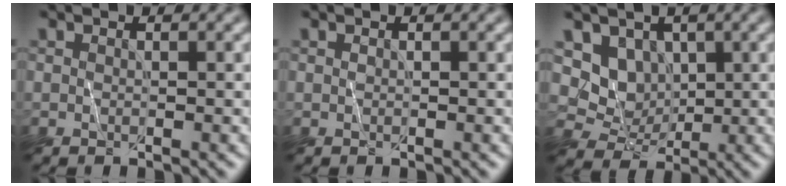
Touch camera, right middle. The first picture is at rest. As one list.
[{"total": 0.0}, {"total": 2.8, "force": [1.3, 2.5, 0.5], "torque": [-0.004, -0.009, 0.013]}]